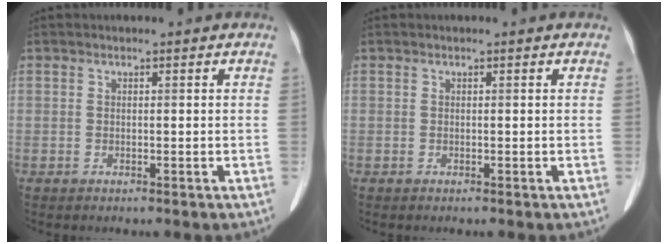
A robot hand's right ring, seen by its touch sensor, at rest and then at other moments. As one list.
[{"total": 0.0}]